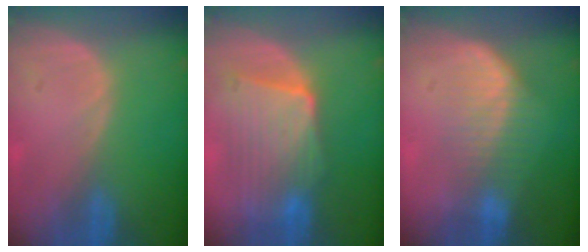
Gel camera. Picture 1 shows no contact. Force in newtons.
{"total": 9.3, "press": 8.6, "slide": 3.3}
{"total": 6.5, "press": 6.0, "slide": 2.4}